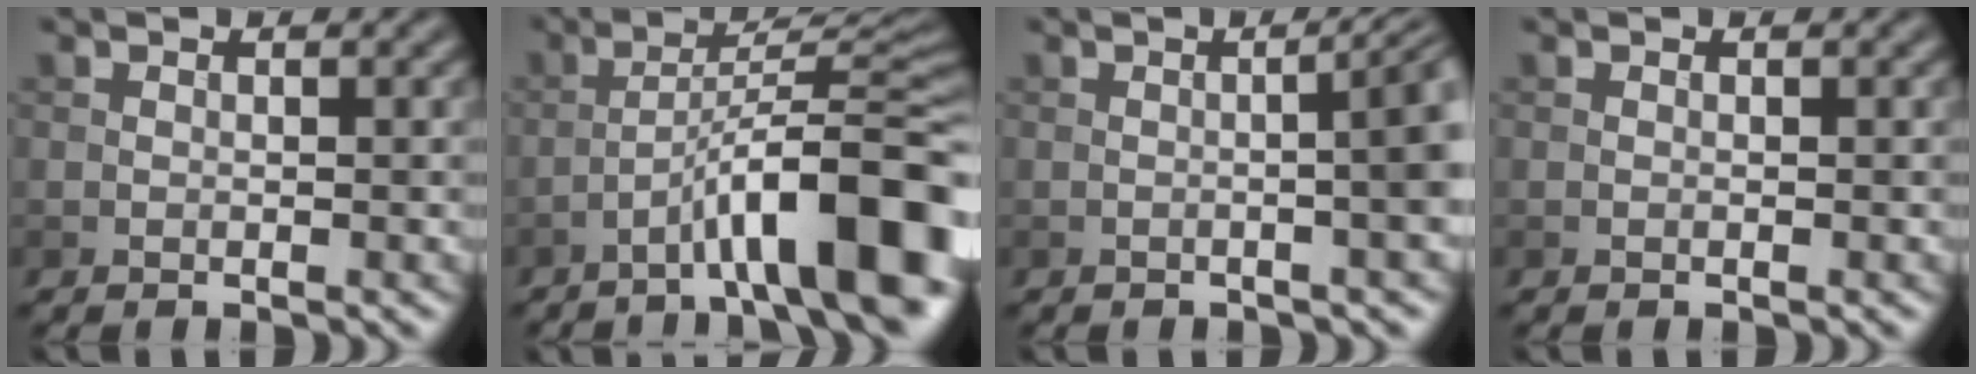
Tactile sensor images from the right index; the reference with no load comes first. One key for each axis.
{"total": 12.0, "fx": -5.5, "fy": 2.2, "fz": 10.5, "tx": -0.150, "ty": 0.022, "tz": -0.082}
{"total": 6.0, "fx": -0.1, "fy": 1.9, "fz": 5.7, "tx": -0.043, "ty": 0.012, "tz": -0.008}
{"total": 0.0}